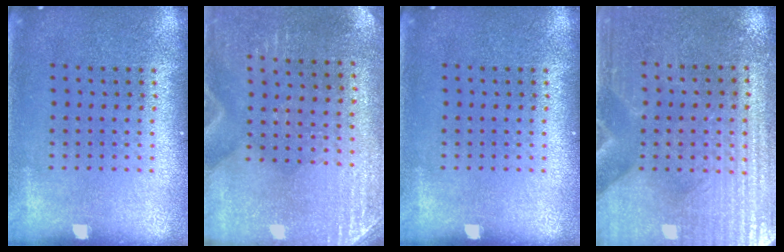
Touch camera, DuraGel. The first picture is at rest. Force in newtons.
{"total": 2.9, "press": 2.5, "slide": 1.4}
{"total": 0.0}
{"total": 3.6, "press": 3.2, "slide": 1.5}